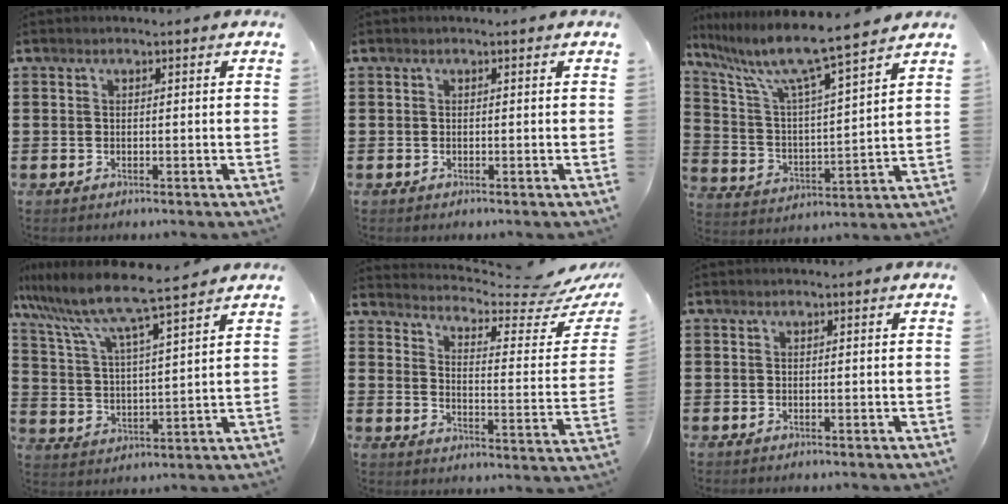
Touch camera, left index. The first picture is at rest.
{"total": 0.0}
{"total": 9.1, "force": [7.6, -0.1, 5.1], "torque": [-0.130, -0.052, 0.120]}
{"total": 8.0, "force": [7.2, -0.5, 3.6], "torque": [-0.098, -0.046, 0.119]}
{"total": 4.9, "force": [4.5, 0.1, 1.8], "torque": [-0.047, -0.049, 0.070]}
{"total": 0.0}